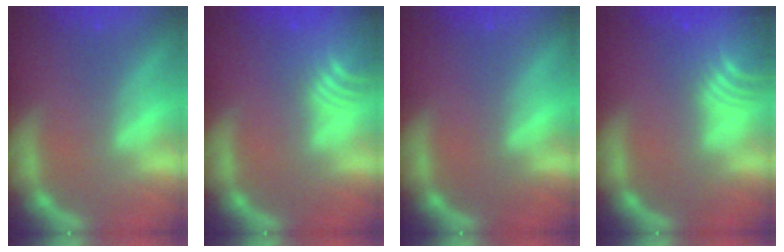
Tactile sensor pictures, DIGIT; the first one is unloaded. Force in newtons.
{"total": 8.0}
{"total": 0.0}
{"total": 9.1}